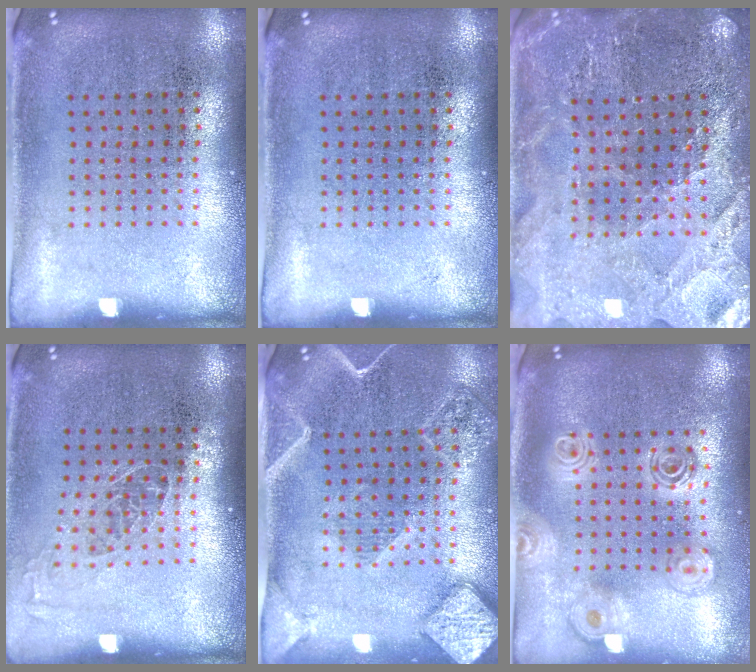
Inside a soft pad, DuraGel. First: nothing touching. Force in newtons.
{"total": 0.0}
{"total": 2.8, "press": 2.8, "slide": 0.2}
{"total": 1.0, "press": 0.9, "slide": 0.5}
{"total": 2.4, "press": 2.2, "slide": 0.9}
{"total": 2.1, "press": 1.7, "slide": 1.3}